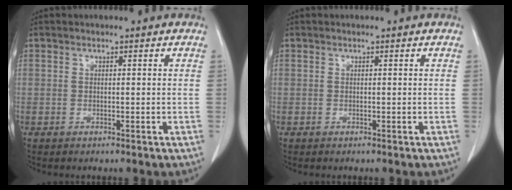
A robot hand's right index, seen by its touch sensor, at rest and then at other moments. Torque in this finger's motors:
{"motor_torque": [0.00, 0.00, 0.00, 0.00]}